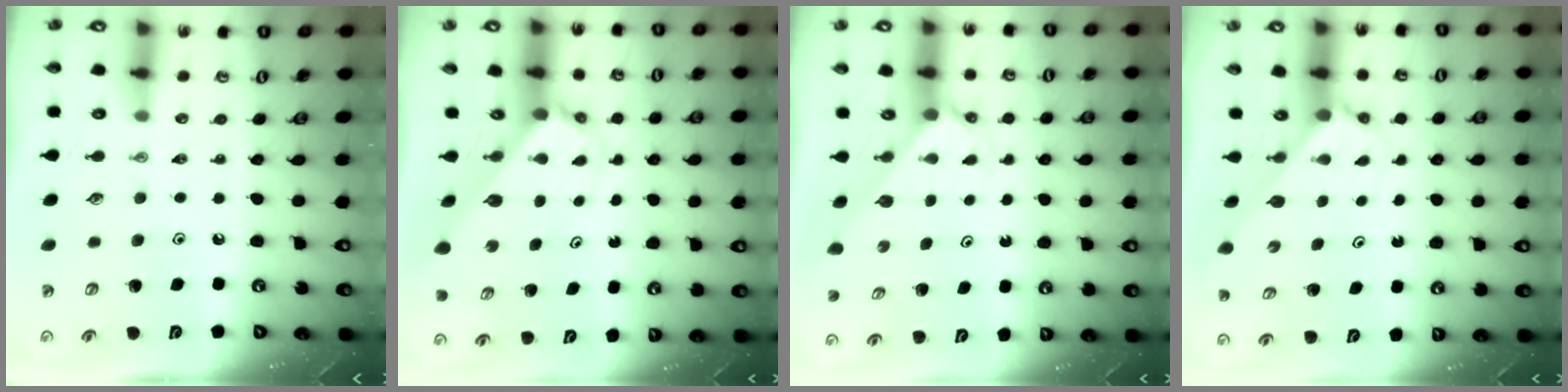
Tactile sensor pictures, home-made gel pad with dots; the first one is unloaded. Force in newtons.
{"total": 2.7, "press": 2.7, "slide": 0.3}
{"total": 2.3, "press": 2.3, "slide": 0.2}
{"total": 2.6, "press": 2.6, "slide": 0.2}